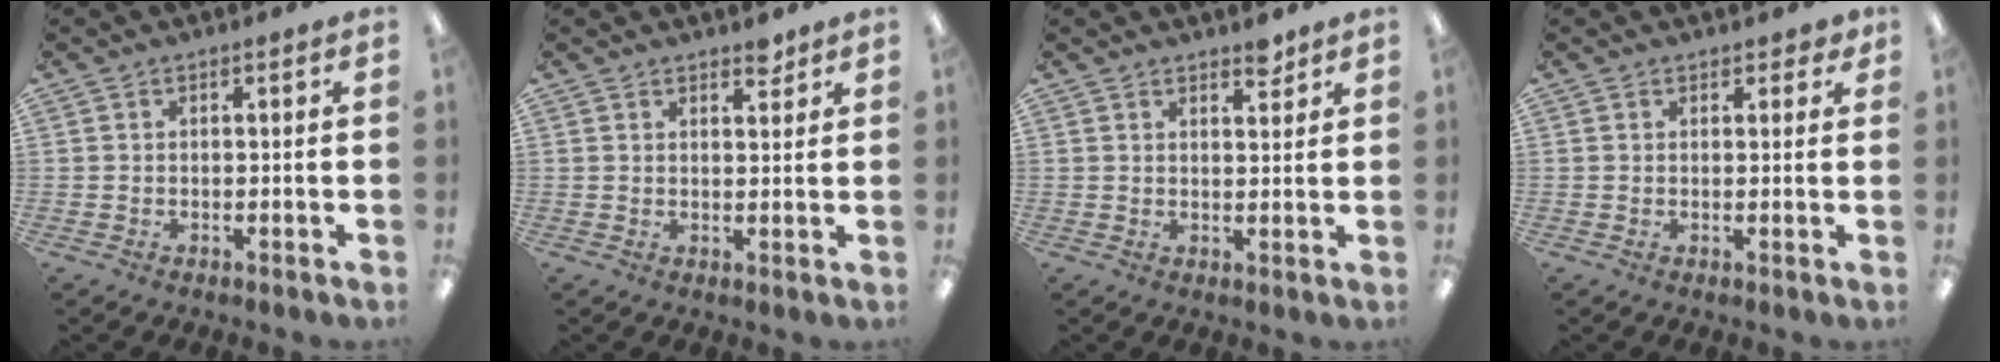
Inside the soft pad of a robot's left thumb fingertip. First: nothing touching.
{"total": 2.9, "force": [2.6, 1.0, 0.9], "torque": [0.003, -0.017, 0.042]}
{"total": 3.2, "force": [2.8, 1.0, 1.0], "torque": [0.000, -0.019, 0.047]}
{"total": 1.9, "force": [1.5, 1.0, 0.5], "torque": [0.005, -0.004, 0.026]}